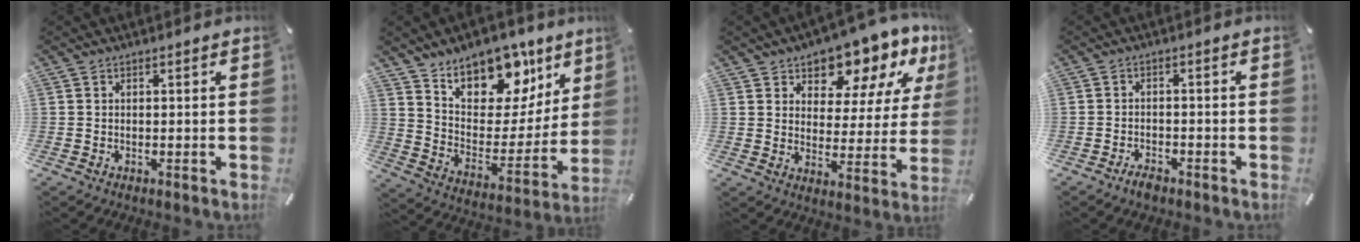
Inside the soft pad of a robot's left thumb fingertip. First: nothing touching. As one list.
[{"total": 16.8, "force": [12.7, 9.1, 6.1], "torque": [-0.081, -0.107, 0.221]}, {"total": 11.4, "force": [9.3, 5.8, 3.0], "torque": [-0.045, -0.079, 0.164]}, {"total": 2.6, "force": [-2.1, 1.1, 1.0], "torque": [-0.025, 0.009, -0.044]}]